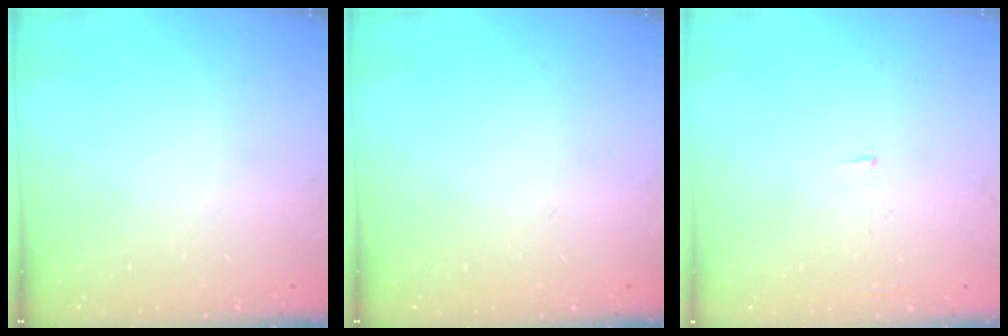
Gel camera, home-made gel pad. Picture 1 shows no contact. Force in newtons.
{"total": 0.0}
{"total": 2.5, "press": 2.5, "slide": 0.2}